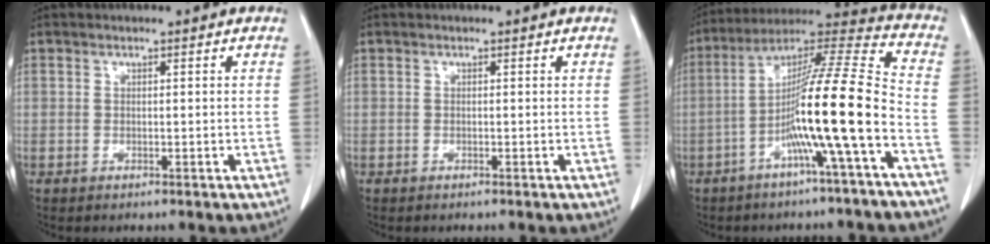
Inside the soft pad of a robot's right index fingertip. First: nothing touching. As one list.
[{"total": 0.0}, {"total": 15.4, "force": [-5.2, -1.2, 14.4], "torque": [-0.250, 0.014, -0.098]}]